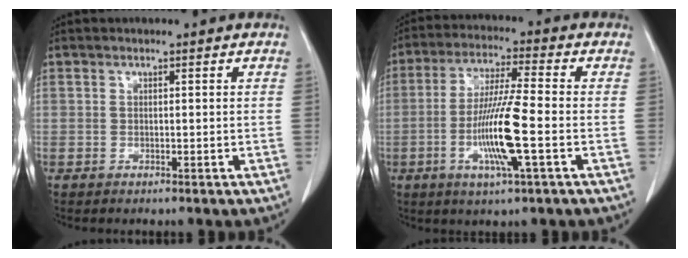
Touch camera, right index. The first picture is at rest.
{"total": 11.3, "force": [-2.9, -0.1, 10.9], "torque": [-0.216, -0.012, -0.060]}